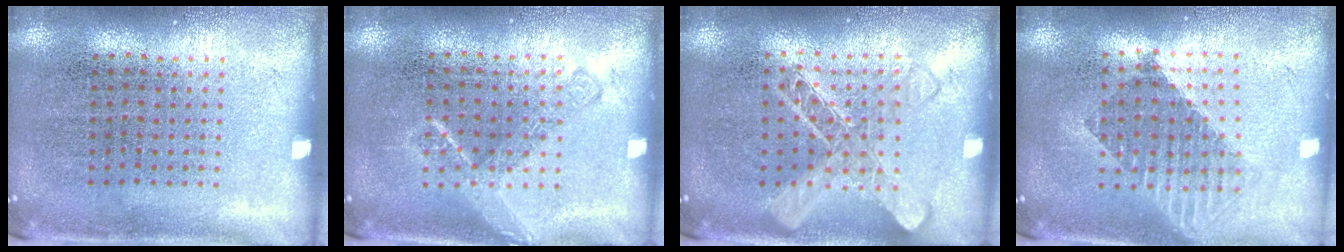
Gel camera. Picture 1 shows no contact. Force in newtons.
{"total": 1.3, "press": 1.3, "slide": 0.2}
{"total": 1.6, "press": 1.6, "slide": 0.4}
{"total": 1.6, "press": 1.4, "slide": 0.9}